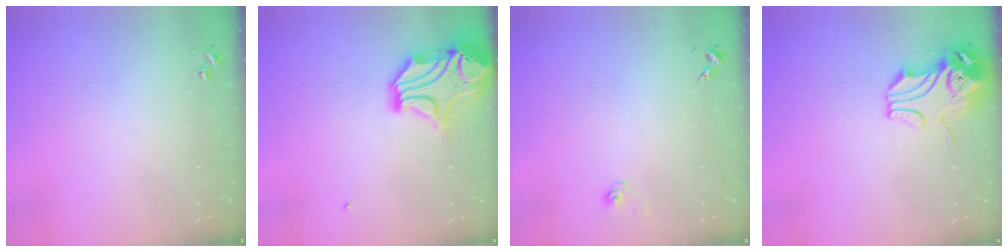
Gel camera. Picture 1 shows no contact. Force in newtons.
{"total": 16.0, "press": 15.9, "slide": 2.0}
{"total": 4.0, "press": 4.0, "slide": 0.8}
{"total": 11.3, "press": 11.2, "slide": 2.0}